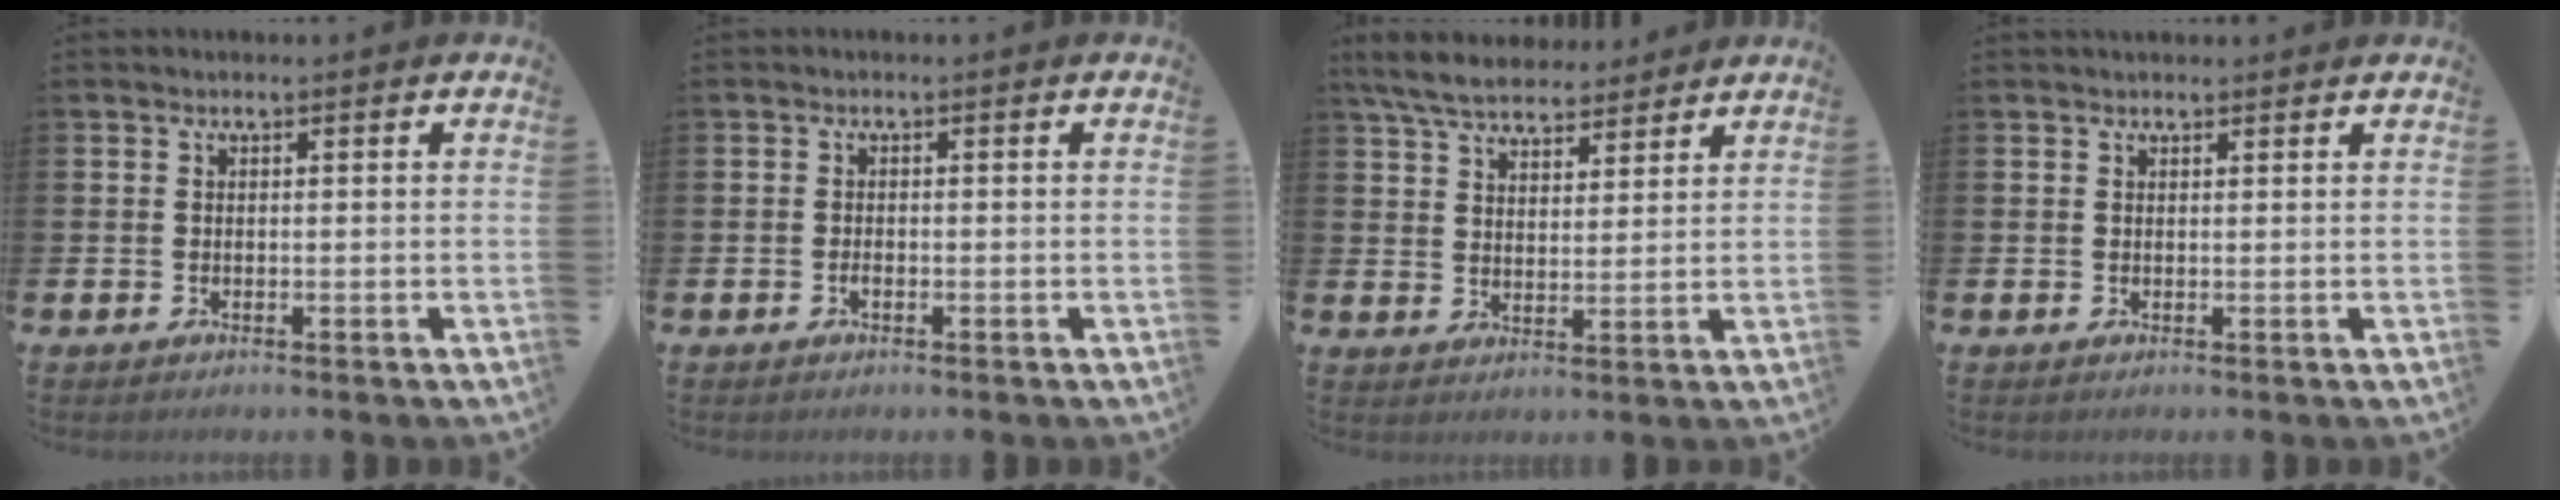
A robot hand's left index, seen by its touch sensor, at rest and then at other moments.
{"total": 0.8, "force": [-0.4, 0.4, 0.6], "torque": [-0.018, 0.000, -0.006]}
{"total": 6.7, "force": [6.2, 1.9, 1.7], "torque": [-0.059, -0.018, 0.114]}
{"total": 0.8, "force": [0.7, 0.2, 0.2], "torque": [0.005, -0.001, 0.011]}